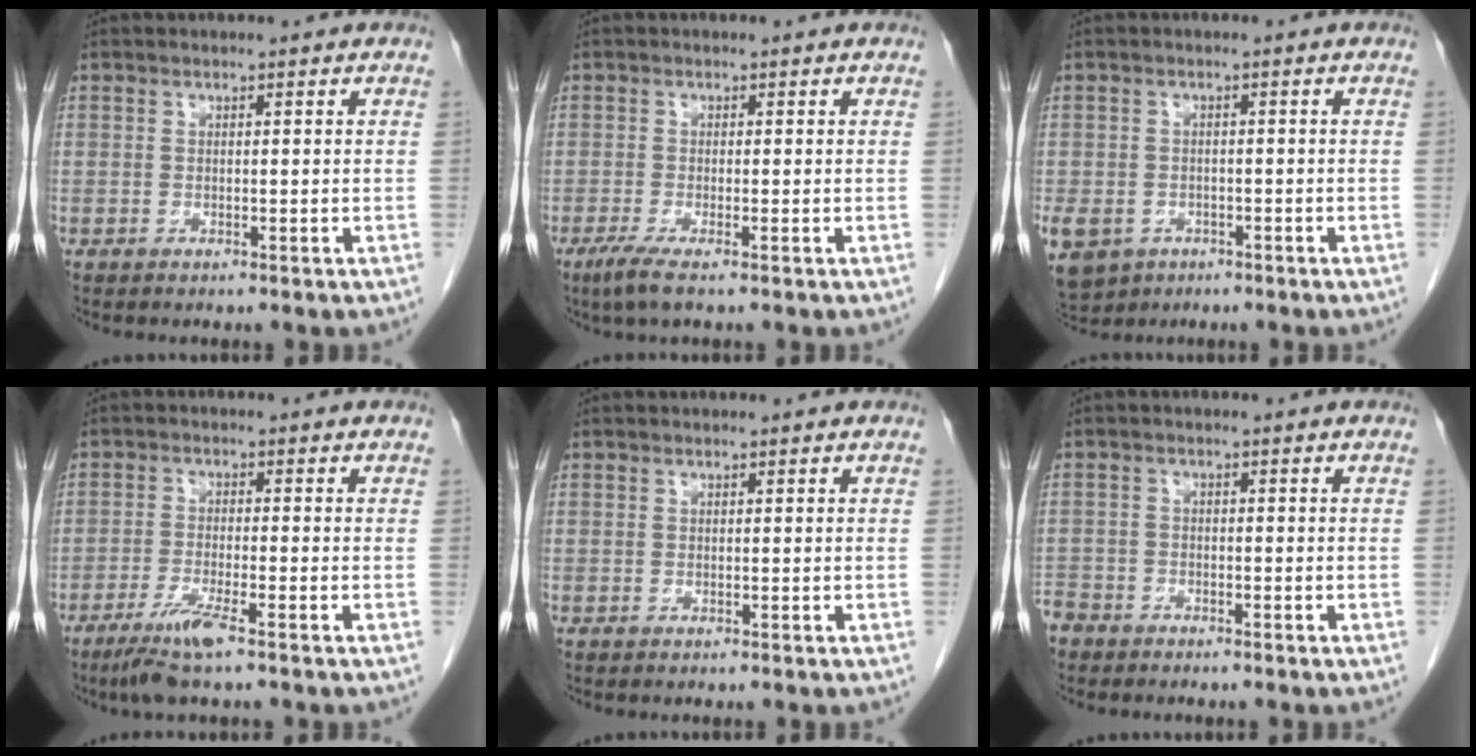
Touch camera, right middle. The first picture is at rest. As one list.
[{"total": 3.1, "force": [-1.9, 0.2, 2.4], "torque": [-0.050, -0.010, -0.040]}, {"total": 15.5, "force": [-7.1, 12.3, 6.2], "torque": [-0.200, -0.013, -0.097]}, {"total": 5.7, "force": [-3.7, 0.0, 4.3], "torque": [-0.090, -0.015, -0.072]}, {"total": 0.0}, {"total": 4.7, "force": [-4.0, 2.5, 0.5], "torque": [-0.016, -0.001, -0.079]}]